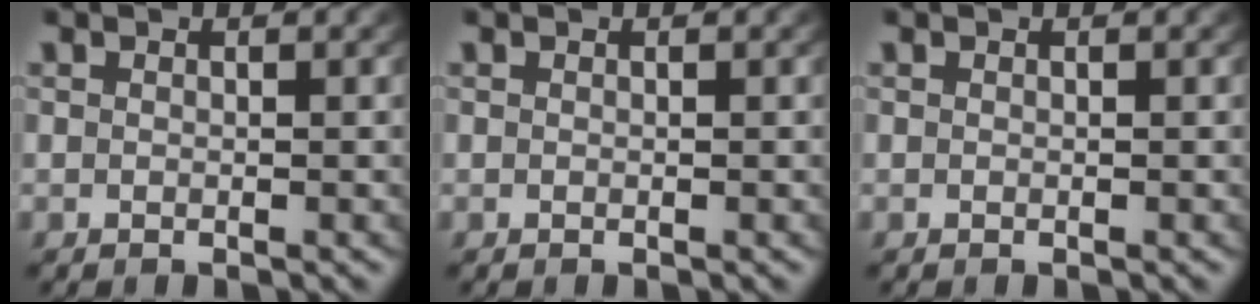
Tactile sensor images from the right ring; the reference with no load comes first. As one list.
[{"total": 0.0}, {"total": 0.0}]